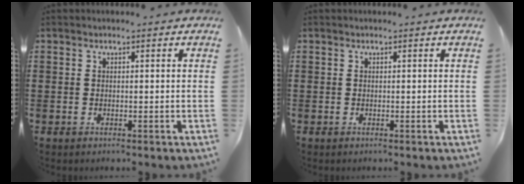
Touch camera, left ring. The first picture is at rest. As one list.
[{"total": 0.0}]